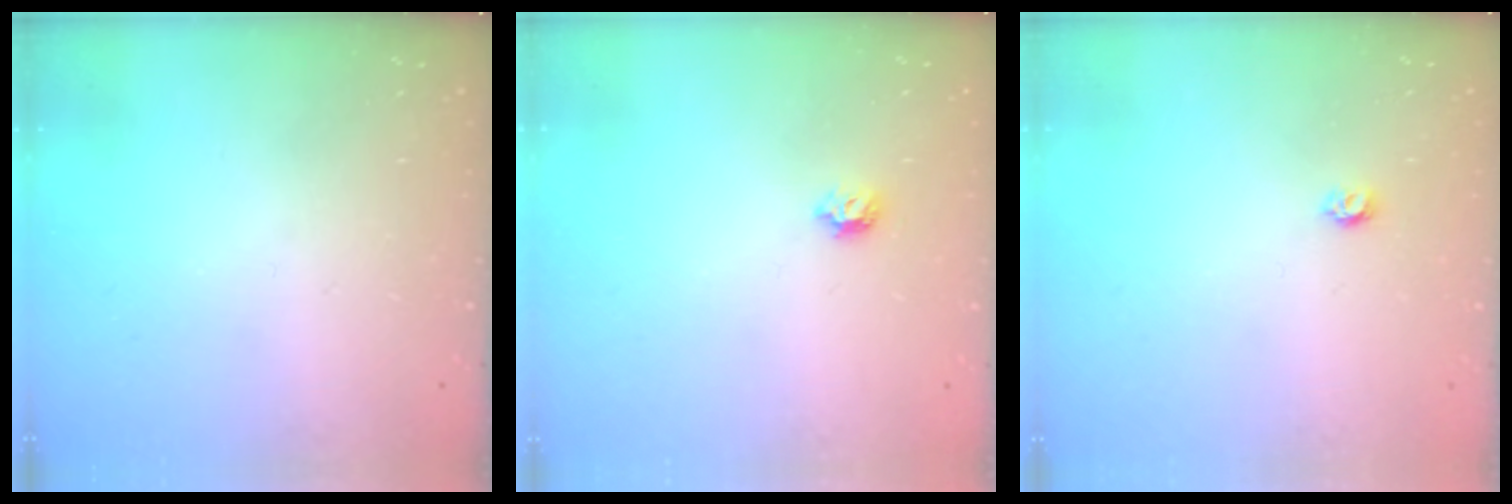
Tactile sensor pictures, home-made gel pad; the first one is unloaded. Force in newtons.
{"total": 5.9, "press": 5.8, "slide": 0.9}
{"total": 3.2, "press": 3.2, "slide": 0.3}